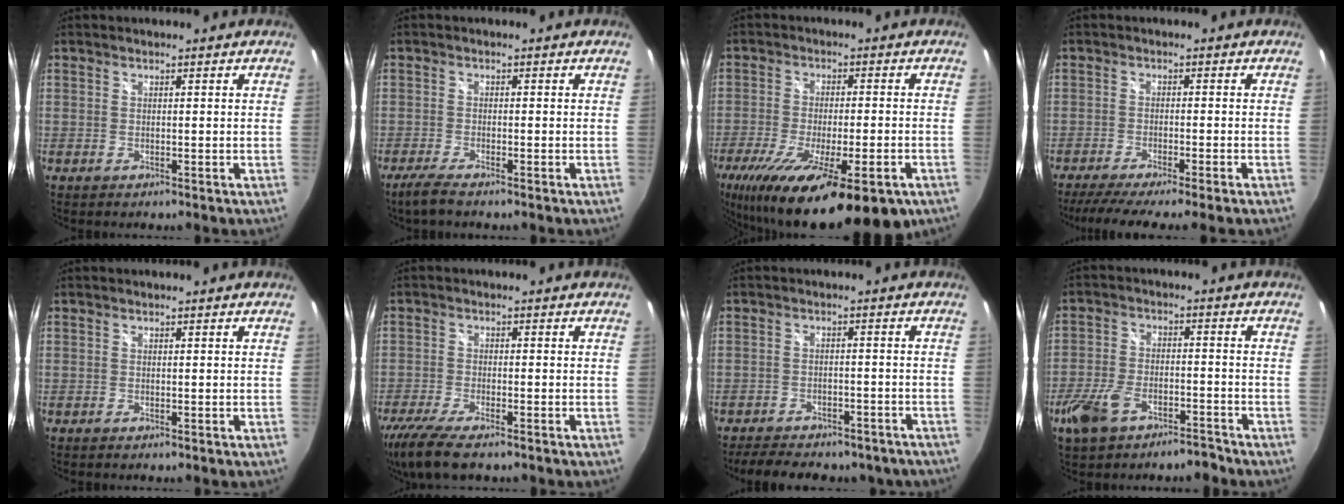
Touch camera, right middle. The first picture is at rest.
{"total": 3.5, "force": [-2.7, 0.2, 2.2], "torque": [-0.060, -0.008, -0.054]}
{"total": 23.5, "force": [-15.1, 6.2, 16.9], "torque": [-0.316, -0.076, -0.232]}
{"total": 8.5, "force": [-7.1, -1.0, 4.6], "torque": [-0.095, -0.027, -0.113]}
{"total": 0.0}
{"total": 10.9, "force": [-8.1, 2.7, 6.7], "torque": [-0.158, -0.044, -0.149]}
{"total": 14.5, "force": [-11.9, 5.6, 6.1], "torque": [-0.133, -0.004, -0.149]}
{"total": 10.1, "force": [-7.0, 4.8, 5.4], "torque": [-0.120, 0.003, -0.124]}